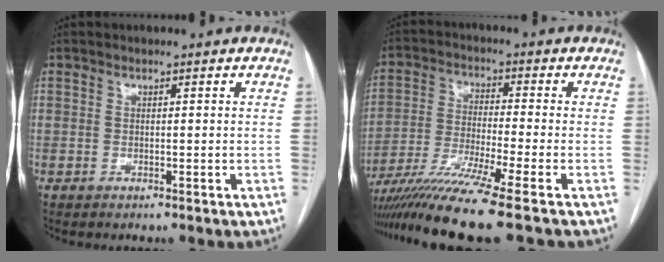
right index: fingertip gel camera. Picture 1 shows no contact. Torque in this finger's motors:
{"motor_torque": [1.54, -0.60, 0.95, 0.21]}